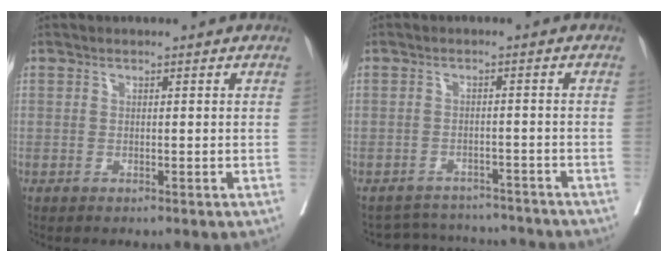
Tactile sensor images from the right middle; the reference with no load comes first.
{"total": 9.2, "force": [-9.0, 1.8, 0.5], "torque": [-0.007, 0.015, -0.119]}